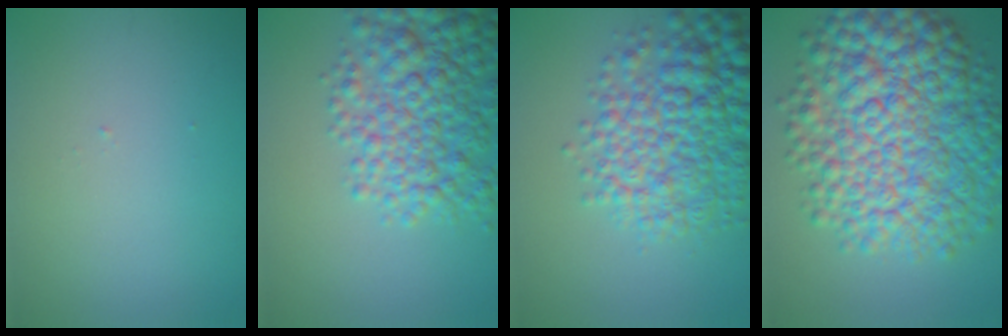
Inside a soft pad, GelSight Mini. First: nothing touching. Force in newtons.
{"total": 7.2, "press": 7.2, "slide": 0.2}
{"total": 8.2, "press": 8.2, "slide": 0.2}
{"total": 12.5, "press": 12.5, "slide": 0.1}